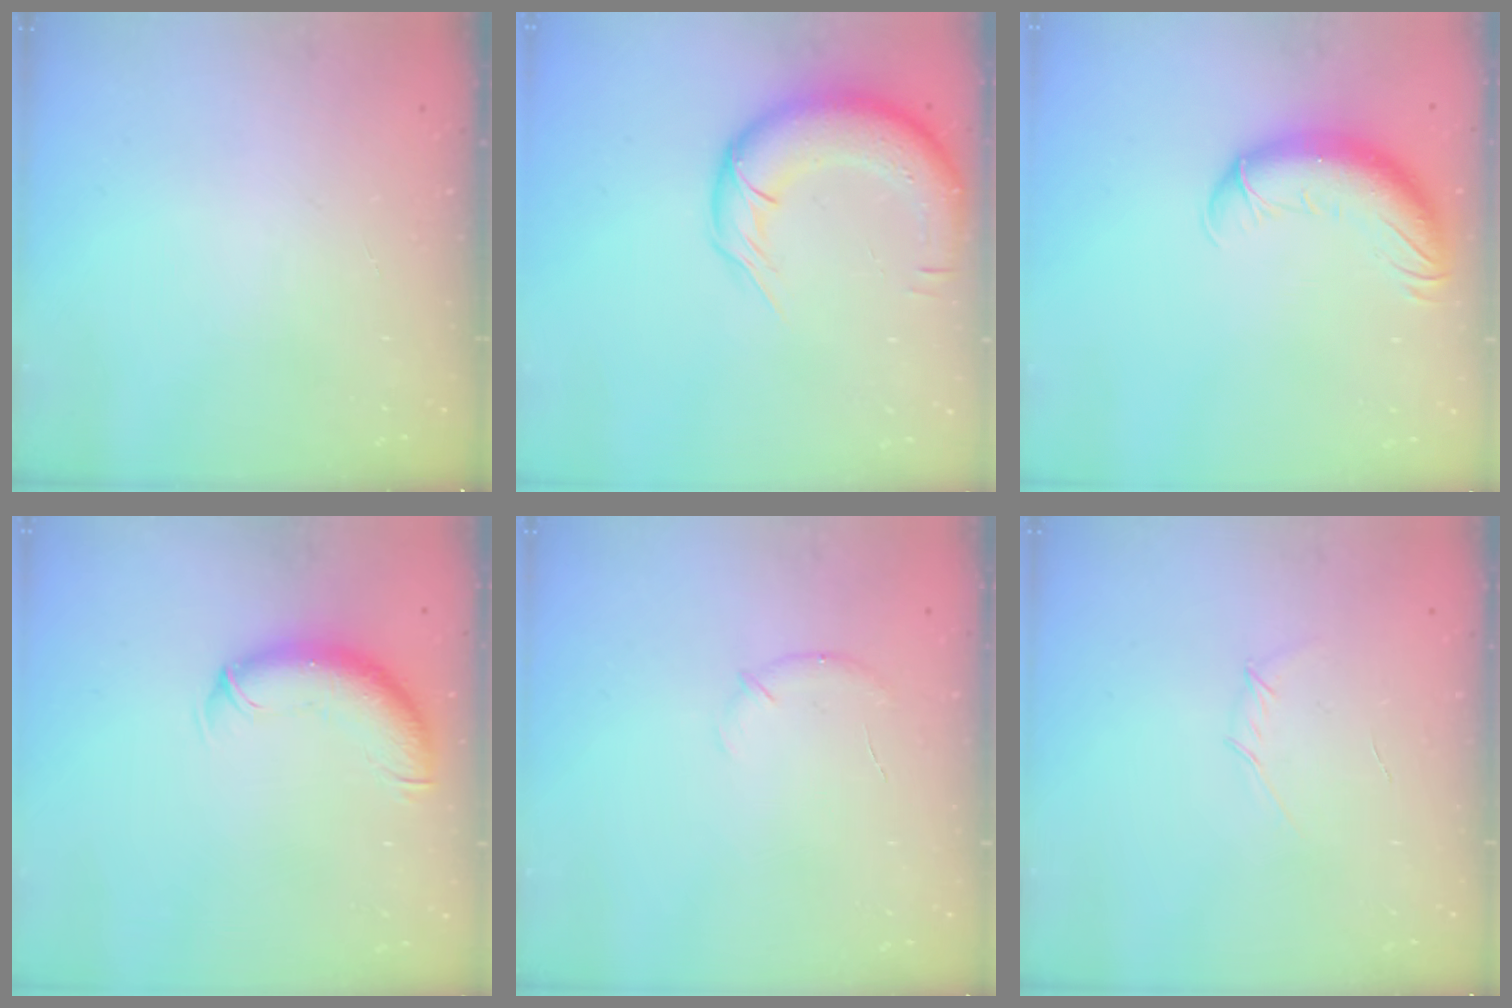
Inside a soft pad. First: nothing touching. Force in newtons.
{"total": 14.0, "press": 13.6, "slide": 3.1}
{"total": 13.4, "press": 13.0, "slide": 3.2}
{"total": 10.9, "press": 10.6, "slide": 2.3}
{"total": 6.9, "press": 6.7, "slide": 1.8}
{"total": 3.5, "press": 3.4, "slide": 0.8}